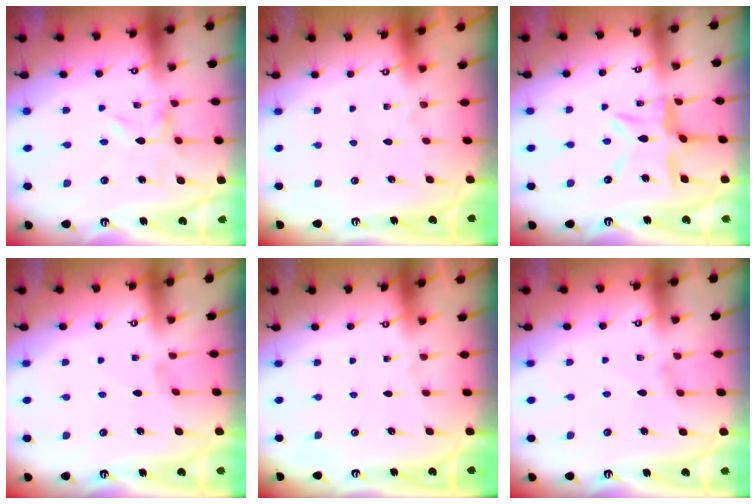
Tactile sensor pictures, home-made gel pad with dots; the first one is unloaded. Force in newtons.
{"total": 1.8, "press": 1.8, "slide": 0.1}
{"total": 9.8, "press": 9.8, "slide": 0.8}
{"total": 0.0}
{"total": 0.0}
{"total": 0.7, "press": 0.6, "slide": 0.3}